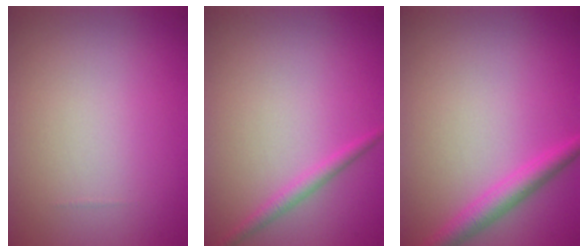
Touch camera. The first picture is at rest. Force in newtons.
{"total": 1.4, "press": 1.4, "slide": 0.0}
{"total": 2.7, "press": 2.7, "slide": 0.1}